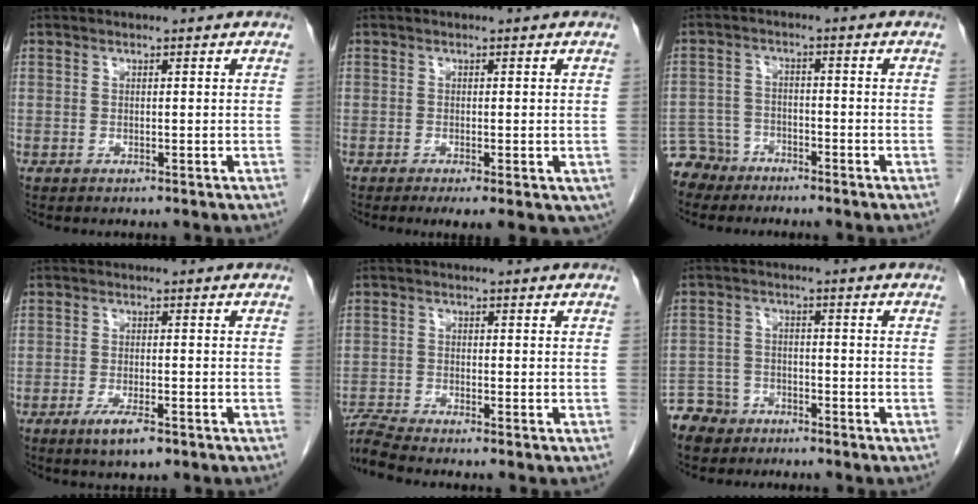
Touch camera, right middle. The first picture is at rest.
{"total": 6.5, "force": [-3.5, 2.6, 4.9], "torque": [-0.060, -0.014, -0.050]}
{"total": 5.5, "force": [-4.6, 2.9, -0.5], "torque": [0.012, -0.003, -0.091]}
{"total": 4.2, "force": [-2.5, 0.8, 3.2], "torque": [-0.064, -0.007, -0.040]}
{"total": 4.2, "force": [-3.9, -1.2, 0.8], "torque": [-0.021, -0.012, -0.076]}
{"total": 6.4, "force": [-5.1, 3.9, 0.3], "torque": [-0.009, 0.000, -0.096]}